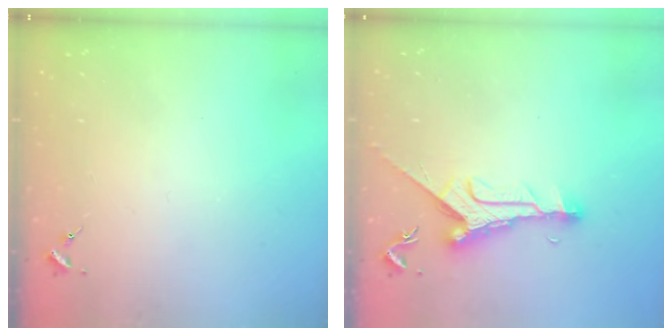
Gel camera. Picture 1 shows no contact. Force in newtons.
{"total": 10.0, "press": 10.0, "slide": 0.3}